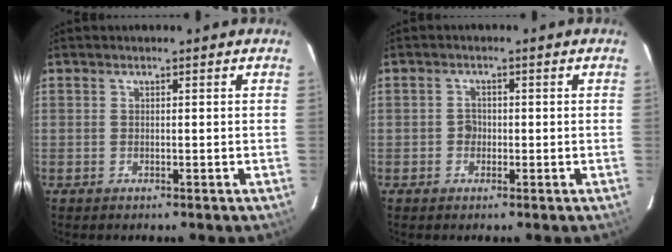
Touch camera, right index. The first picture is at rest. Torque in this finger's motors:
{"motor_torque": [0.04, 0.00, 0.01, 0.03]}